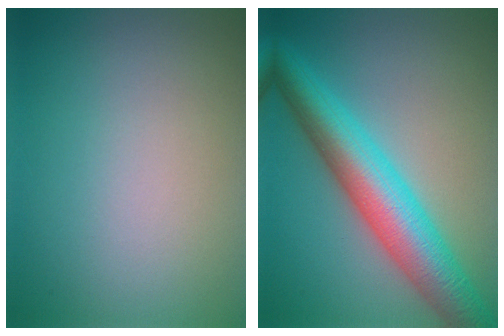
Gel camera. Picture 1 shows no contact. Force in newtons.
{"total": 8.2, "press": 8.2, "slide": 0.2}